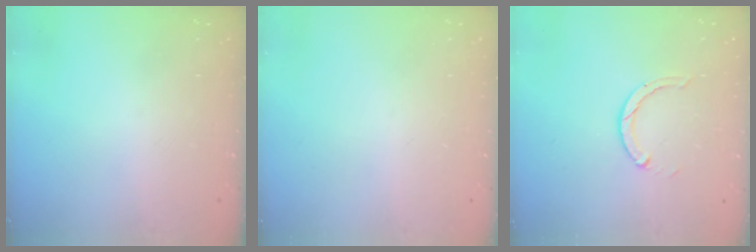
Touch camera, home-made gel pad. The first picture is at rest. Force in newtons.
{"total": 0.0}
{"total": 2.0, "press": 2.0, "slide": 0.3}